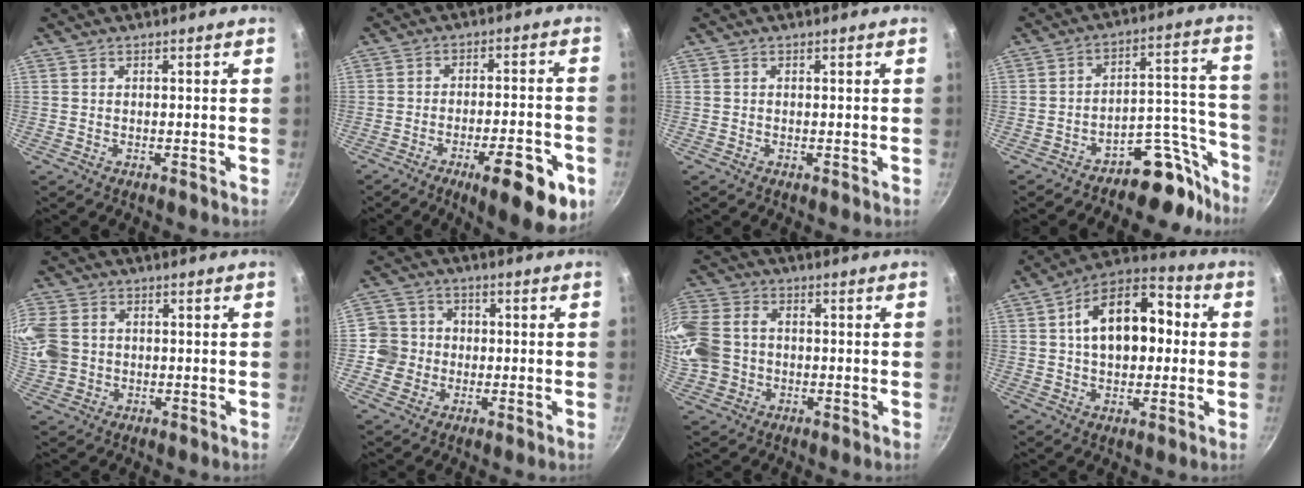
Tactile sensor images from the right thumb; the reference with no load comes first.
{"total": 14.5, "force": [-6.8, 4.1, 12.2], "torque": [-0.156, 0.021, -0.090]}
{"total": 0.0}
{"total": 10.9, "force": [-8.6, 4.4, 5.0], "torque": [-0.020, 0.132, -0.133]}
{"total": 13.2, "force": [1.6, 10.9, 7.2], "torque": [-0.203, 0.016, 0.040]}
{"total": 6.9, "force": [-0.7, 6.8, 1.1], "torque": [0.013, 0.019, -0.018]}
{"total": 17.4, "force": [0.2, 14.2, 10.1], "torque": [-0.268, 0.033, 0.010]}
{"total": 16.8, "force": [2.3, 10.1, 13.2], "torque": [-0.180, 0.031, 0.029]}